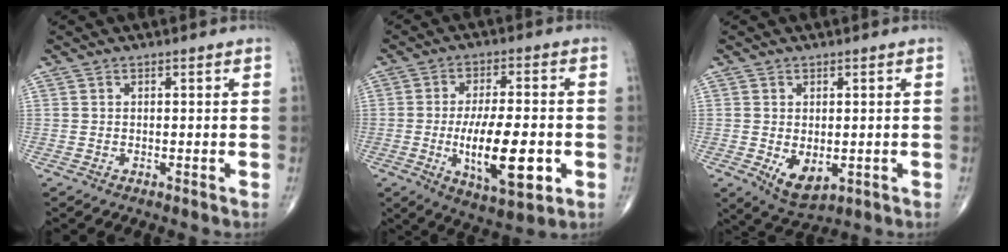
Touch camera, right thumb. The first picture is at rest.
{"total": 15.2, "force": [-3.3, 5.6, 13.7], "torque": [-0.217, 0.001, -0.045]}
{"total": 6.1, "force": [-1.1, 3.6, 4.8], "torque": [-0.070, -0.013, -0.006]}